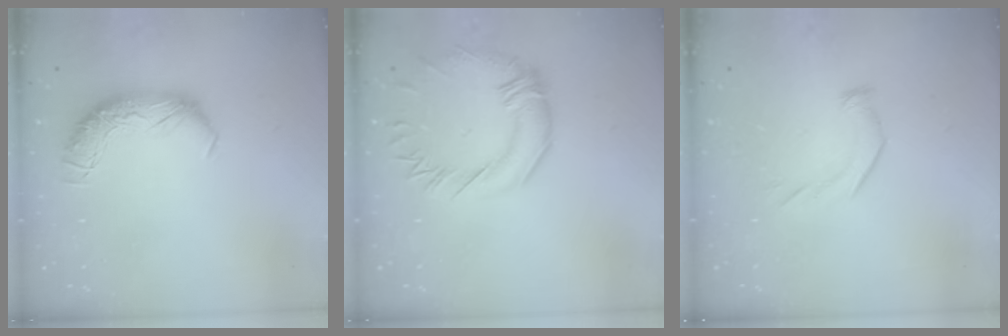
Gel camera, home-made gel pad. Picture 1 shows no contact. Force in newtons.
{"total": 2.6, "press": 2.2, "slide": 1.3}
{"total": 5.1, "press": 4.9, "slide": 1.6}